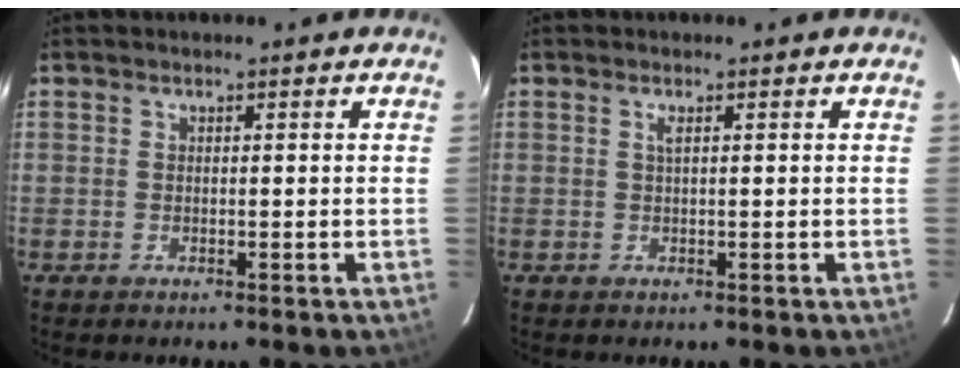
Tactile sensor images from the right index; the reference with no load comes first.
{"total": 0.8, "force": [0.4, -0.1, 0.6], "torque": [-0.011, 0.003, 0.007]}